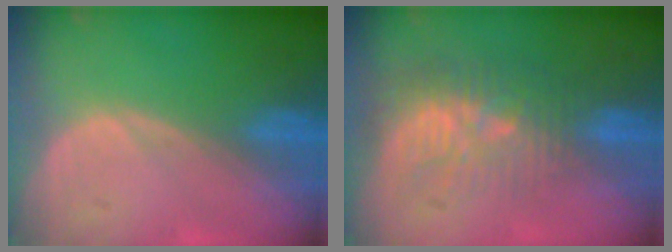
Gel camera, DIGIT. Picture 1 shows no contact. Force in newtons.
{"total": 10.3, "press": 8.9, "slide": 5.2}